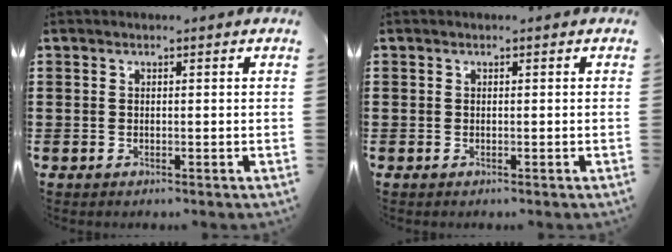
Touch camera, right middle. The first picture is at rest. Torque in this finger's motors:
{"motor_torque": [-0.01, -0.01, -0.46, -0.06]}